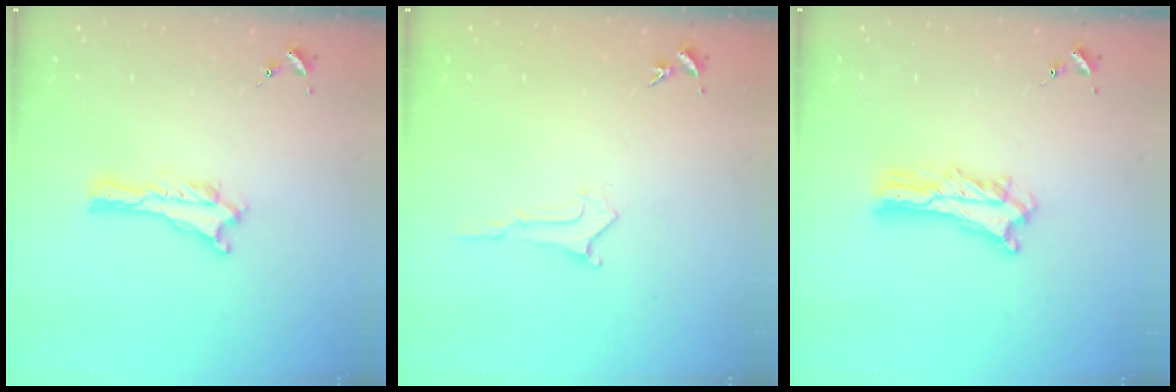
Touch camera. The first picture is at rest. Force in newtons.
{"total": 0.0}
{"total": 4.3, "press": 4.3, "slide": 0.4}